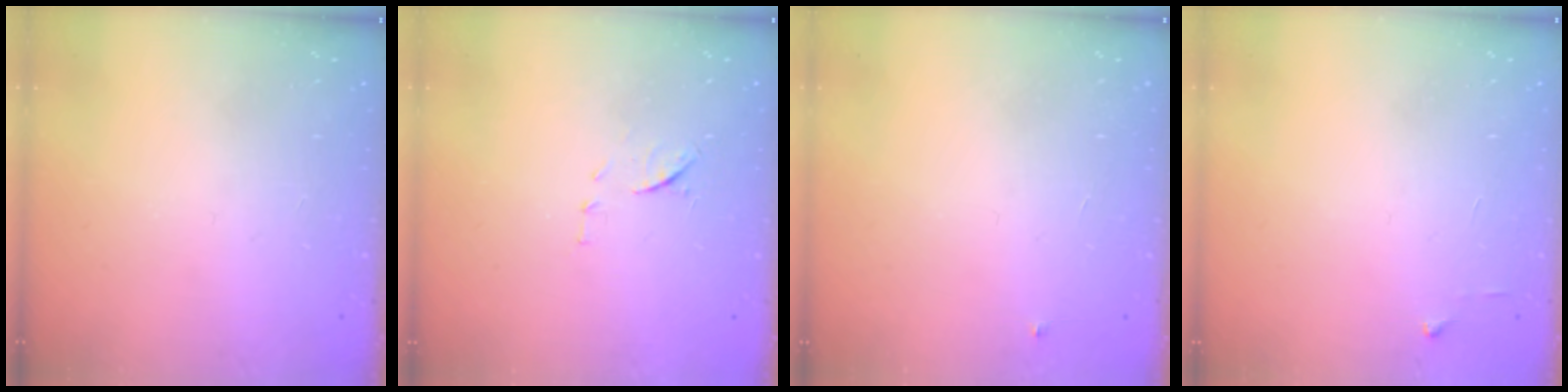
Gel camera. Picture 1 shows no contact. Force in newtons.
{"total": 8.5, "press": 8.4, "slide": 1.0}
{"total": 3.0, "press": 2.9, "slide": 0.4}
{"total": 3.7, "press": 3.6, "slide": 0.4}